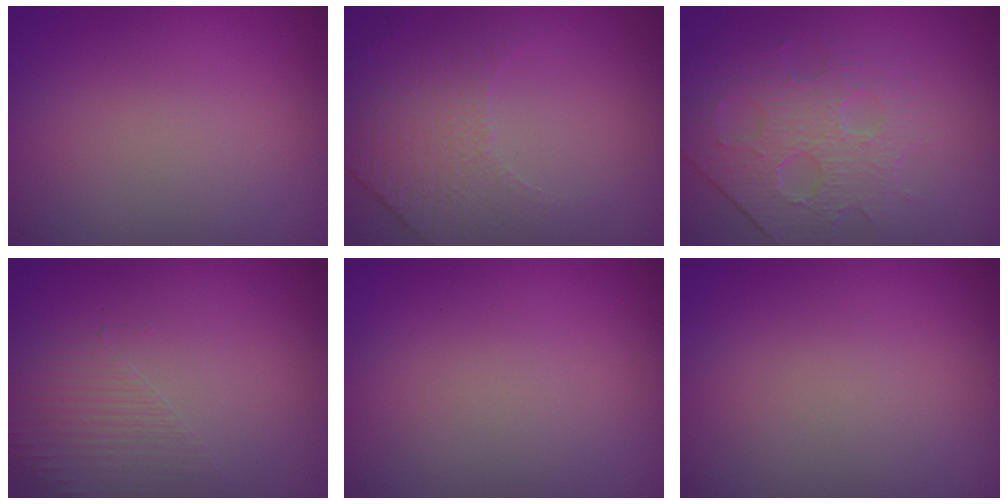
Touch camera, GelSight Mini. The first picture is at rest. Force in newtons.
{"total": 4.9, "press": 3.2, "slide": 3.6}
{"total": 3.9, "press": 3.8, "slide": 1.1}
{"total": 1.6, "press": 0.7, "slide": 1.4}
{"total": 0.0}
{"total": 0.0}